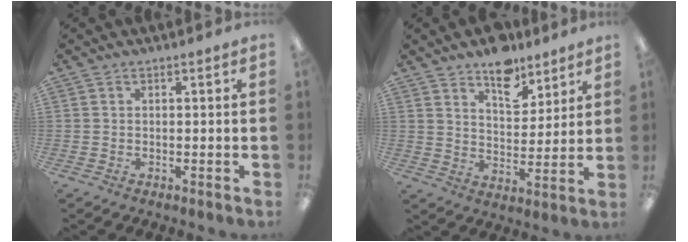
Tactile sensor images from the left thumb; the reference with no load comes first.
{"total": 12.3, "force": [9.3, 5.8, 5.4], "torque": [-0.063, -0.061, 0.166]}